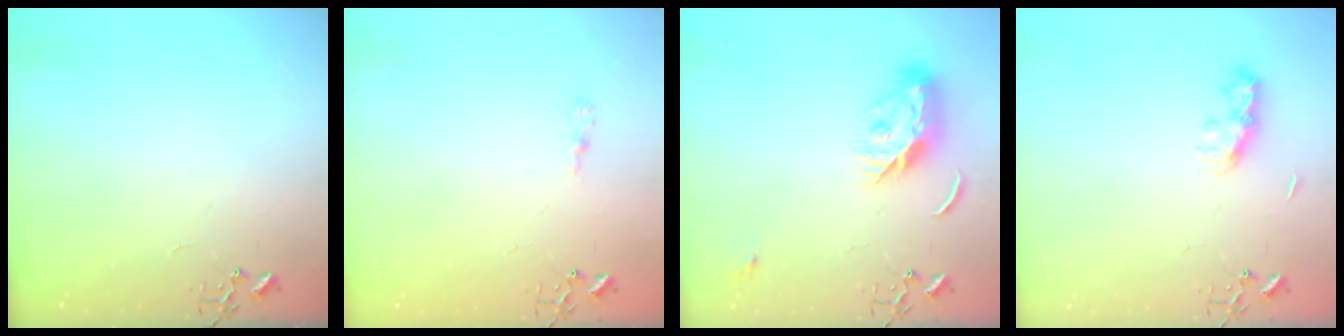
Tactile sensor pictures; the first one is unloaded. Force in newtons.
{"total": 3.6, "press": 3.6, "slide": 0.4}
{"total": 11.3, "press": 11.3, "slide": 0.7}
{"total": 7.8, "press": 7.8, "slide": 0.4}